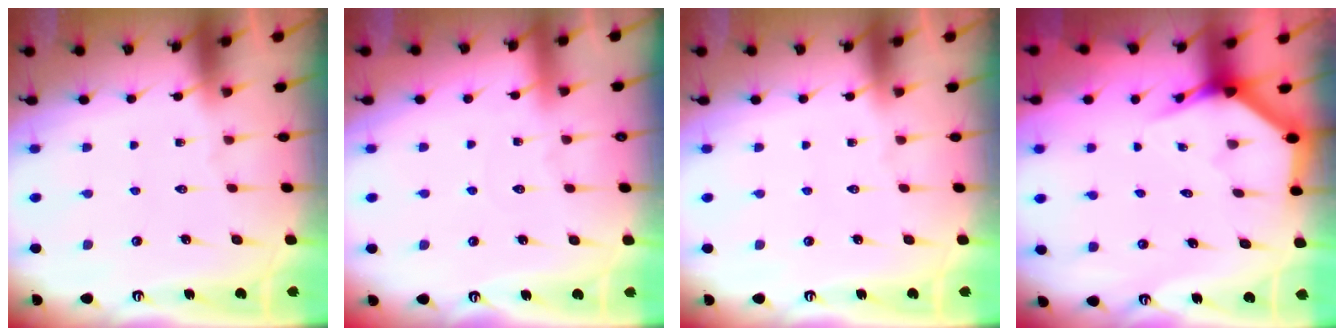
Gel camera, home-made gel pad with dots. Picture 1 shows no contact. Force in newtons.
{"total": 2.7, "press": 2.7, "slide": 0.3}
{"total": 0.0}
{"total": 3.8, "press": 3.8, "slide": 0.2}